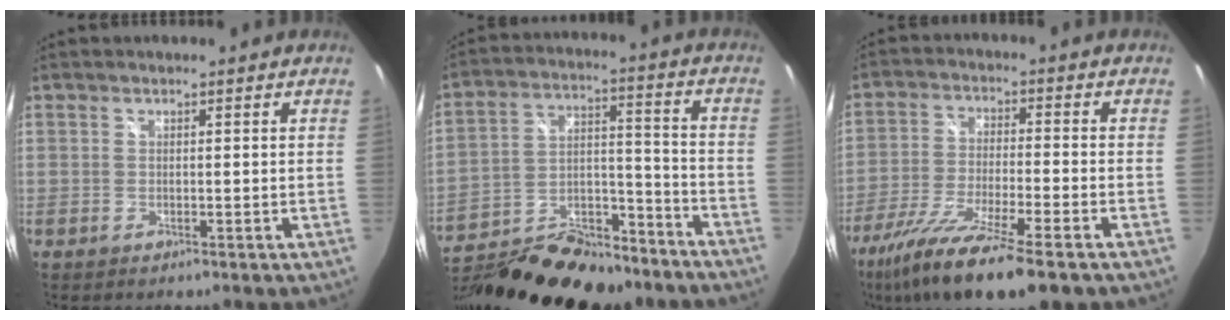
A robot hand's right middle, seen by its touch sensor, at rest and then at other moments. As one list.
[{"total": 26.6, "force": [-21.0, 9.0, 13.7], "torque": [-0.263, -0.015, -0.329]}, {"total": 16.9, "force": [-11.9, 2.6, 11.8], "torque": [-0.237, -0.047, -0.213]}]